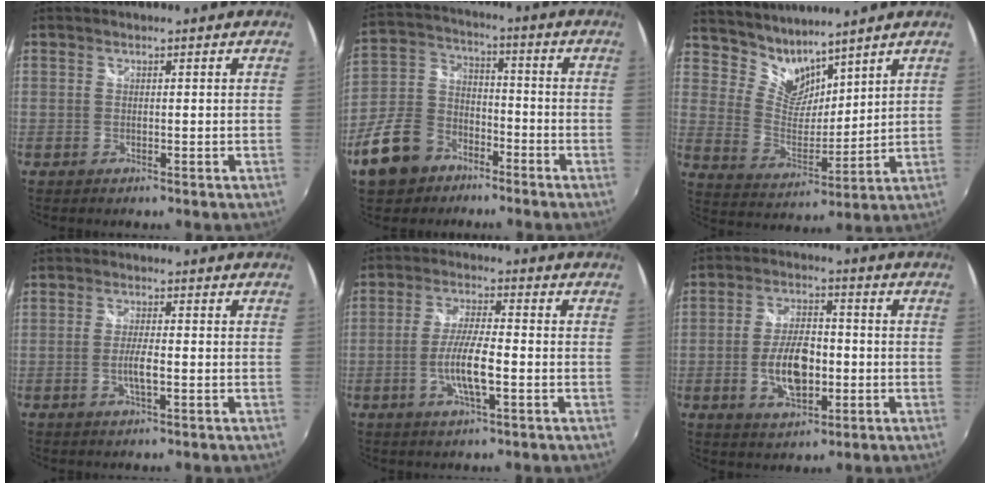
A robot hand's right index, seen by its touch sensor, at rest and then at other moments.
{"total": 14.3, "force": [-8.6, 9.7, 6.0], "torque": [-0.166, 0.024, -0.144]}
{"total": 8.5, "force": [7.6, 3.4, 1.9], "torque": [-0.036, -0.007, 0.150]}
{"total": 3.5, "force": [-1.1, 0.5, 3.3], "torque": [-0.065, -0.004, -0.020]}
{"total": 7.9, "force": [-2.4, 1.3, 7.4], "torque": [-0.145, -0.004, -0.046]}
{"total": 10.4, "force": [-2.3, 5.3, 8.6], "torque": [-0.165, 0.004, -0.035]}